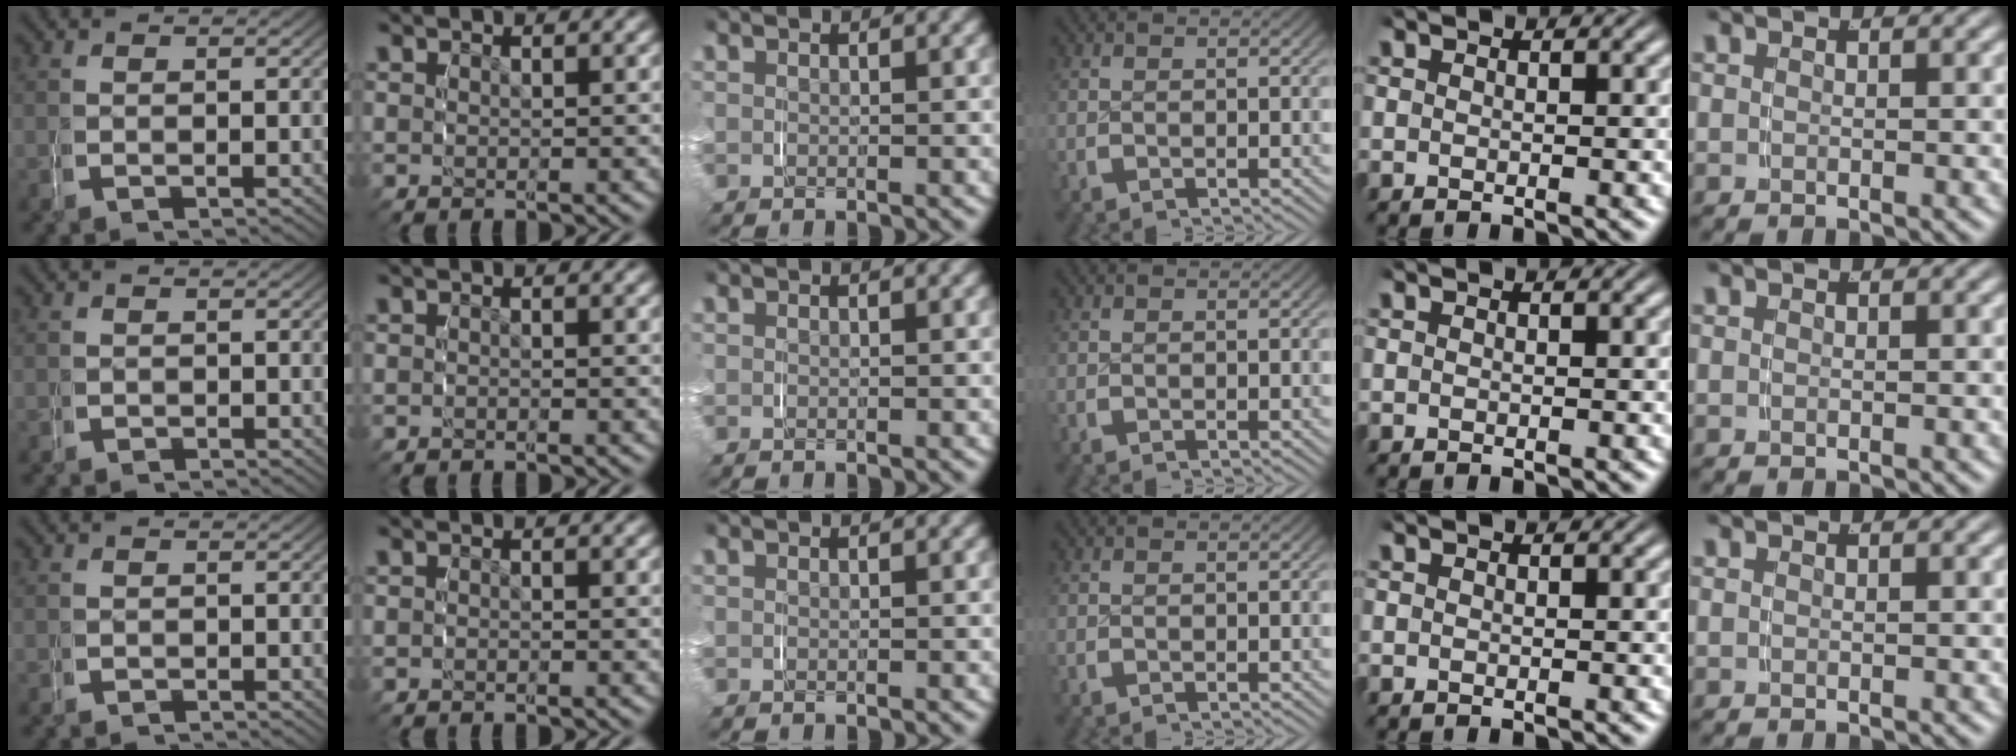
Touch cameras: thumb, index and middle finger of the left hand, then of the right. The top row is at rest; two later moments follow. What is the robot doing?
{"motion": "grasp_and_lifting", "object": "keyboard"}